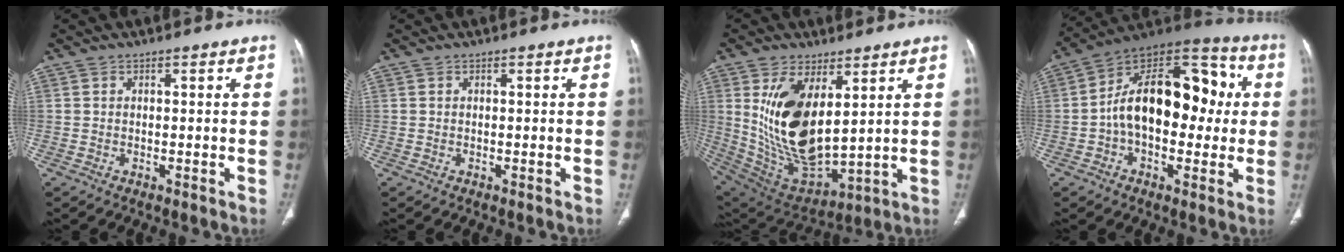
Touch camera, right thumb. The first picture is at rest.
{"total": 0.0}
{"total": 18.2, "force": [4.9, 8.8, 15.2], "torque": [-0.275, -0.031, 0.120]}
{"total": 21.8, "force": [0.8, 13.1, 17.4], "torque": [-0.237, 0.046, 0.005]}